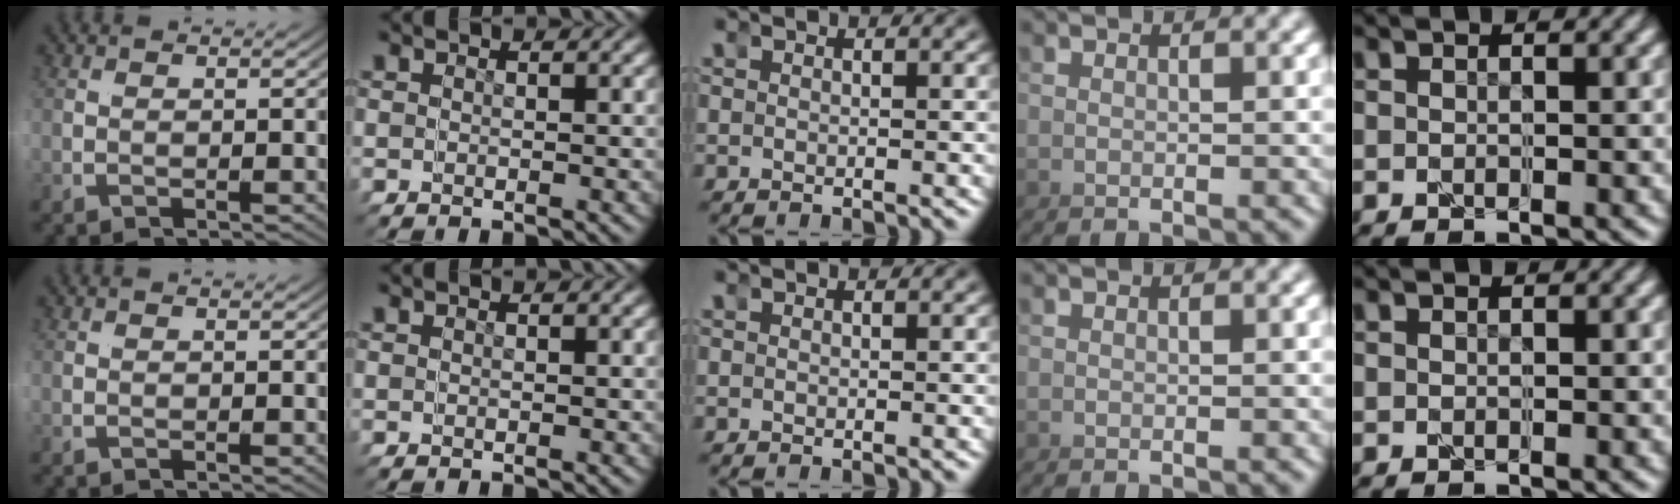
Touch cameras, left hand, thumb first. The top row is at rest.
{}